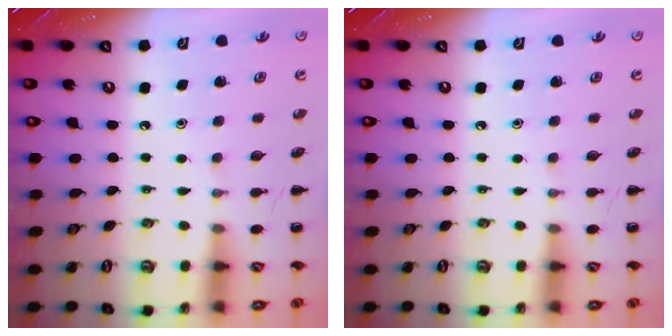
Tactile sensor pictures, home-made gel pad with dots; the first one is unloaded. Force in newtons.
{"total": 0.0}